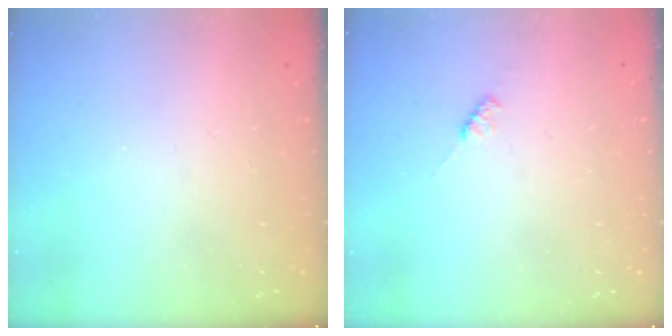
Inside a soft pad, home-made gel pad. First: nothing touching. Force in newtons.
{"total": 2.2, "press": 2.2, "slide": 0.4}